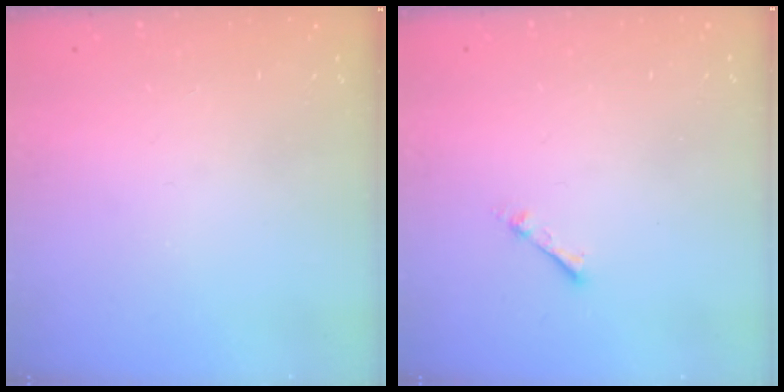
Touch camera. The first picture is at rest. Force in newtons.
{"total": 1.9, "press": 1.9, "slide": 0.3}